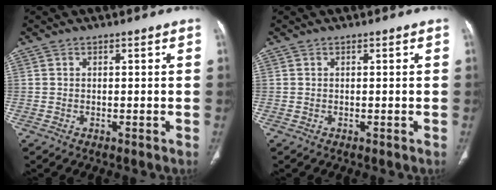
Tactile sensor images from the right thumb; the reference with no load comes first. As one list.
[{"total": 0.0}]